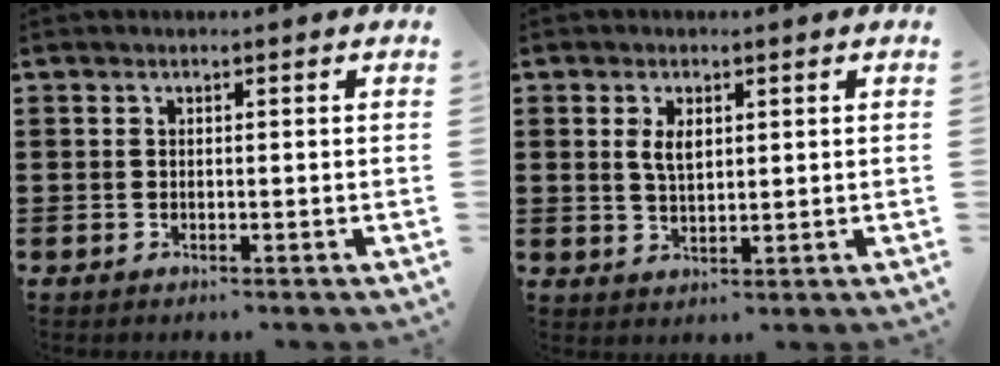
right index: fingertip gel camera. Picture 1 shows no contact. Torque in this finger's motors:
{"motor_torque": [0.04, 0.03, 0.27, 0.05]}